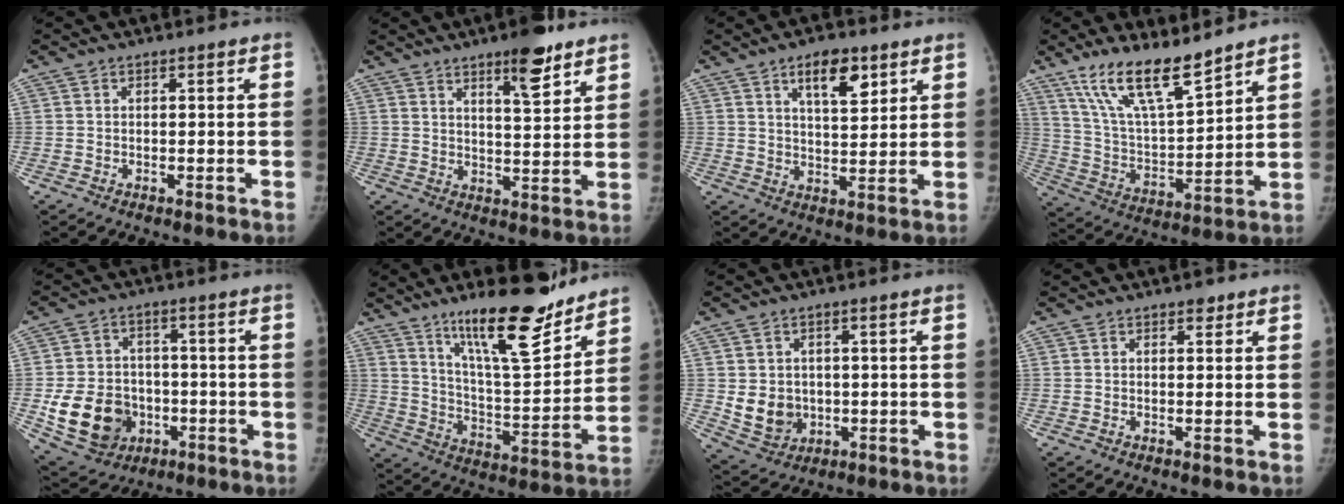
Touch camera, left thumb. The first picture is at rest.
{"total": 8.9, "force": [5.9, 2.4, 6.1], "torque": [-0.075, -0.037, 0.088]}
{"total": 8.4, "force": [4.4, 3.7, 6.0], "torque": [-0.073, -0.024, 0.069]}
{"total": 15.4, "force": [11.6, 3.8, 9.5], "torque": [-0.153, -0.065, 0.227]}
{"total": 14.9, "force": [-4.1, 12.2, 7.4], "torque": [-0.113, 0.014, -0.053]}
{"total": 19.1, "force": [14.1, 4.8, 12.0], "torque": [-0.153, -0.094, 0.235]}
{"total": 7.4, "force": [-0.4, 6.4, 3.7], "torque": [-0.035, -0.005, 0.012]}
{"total": 1.2, "force": [0.8, 0.8, 0.5], "torque": [0.001, -0.003, 0.008]}